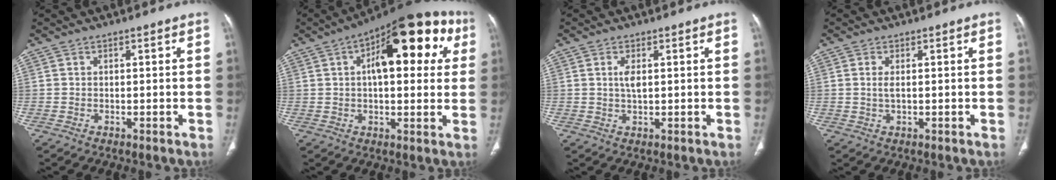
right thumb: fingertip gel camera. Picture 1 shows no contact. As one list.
[{"total": 21.0, "force": [6.3, 9.4, 17.7], "torque": [-0.210, 0.024, 0.081]}, {"total": 2.5, "force": [0.6, 1.0, 2.2], "torque": [-0.048, -0.002, 0.014]}, {"total": 1.8, "force": [0.2, 0.7, 1.7], "torque": [-0.042, -0.002, 0.009]}]